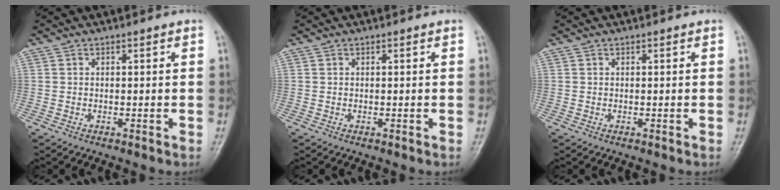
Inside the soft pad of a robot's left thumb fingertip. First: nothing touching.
{"total": 0.0}
{"total": 0.0}